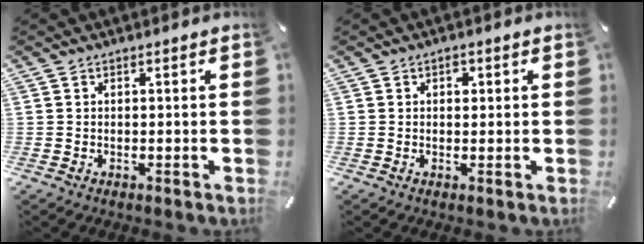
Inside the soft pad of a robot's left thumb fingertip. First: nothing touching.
{"total": 1.5, "force": [0.3, 1.2, 0.8], "torque": [-0.001, 0.001, 0.001]}